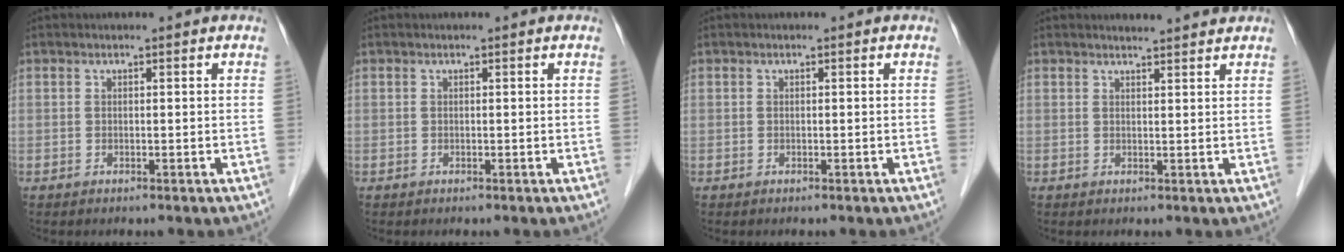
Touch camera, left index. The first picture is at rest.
{"total": 0.0}
{"total": 0.0}
{"total": 4.4, "force": [4.3, 0.1, 0.9], "torque": [-0.016, 0.008, 0.049]}